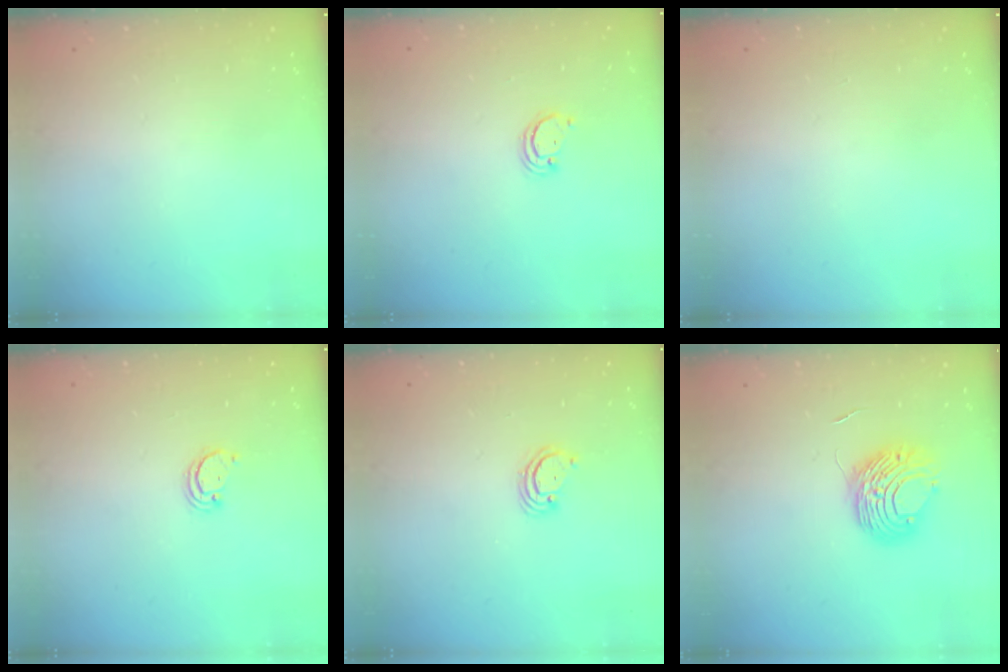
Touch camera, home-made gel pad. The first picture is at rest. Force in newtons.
{"total": 2.4, "press": 2.4, "slide": 0.2}
{"total": 0.0}
{"total": 2.2, "press": 2.2, "slide": 0.2}
{"total": 2.8, "press": 2.8, "slide": 0.3}
{"total": 8.7, "press": 8.7, "slide": 0.4}